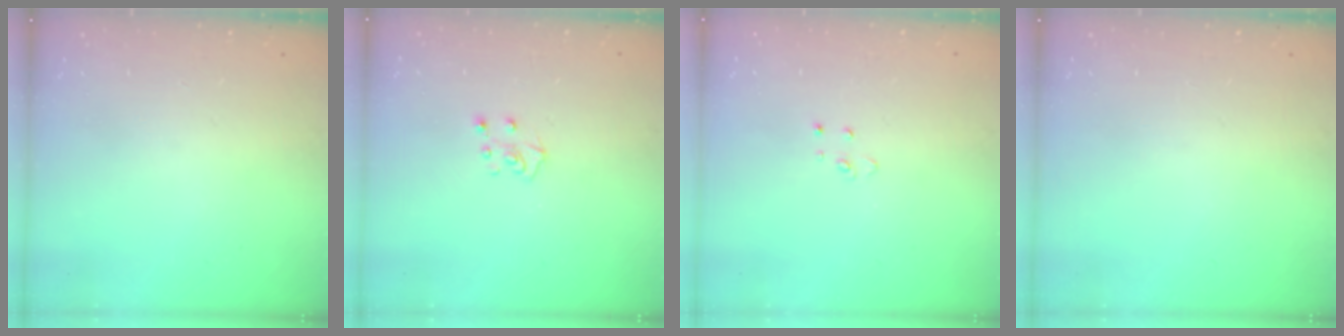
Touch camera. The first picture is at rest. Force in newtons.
{"total": 5.1, "press": 5.1, "slide": 0.4}
{"total": 2.6, "press": 2.6, "slide": 0.2}
{"total": 0.0}